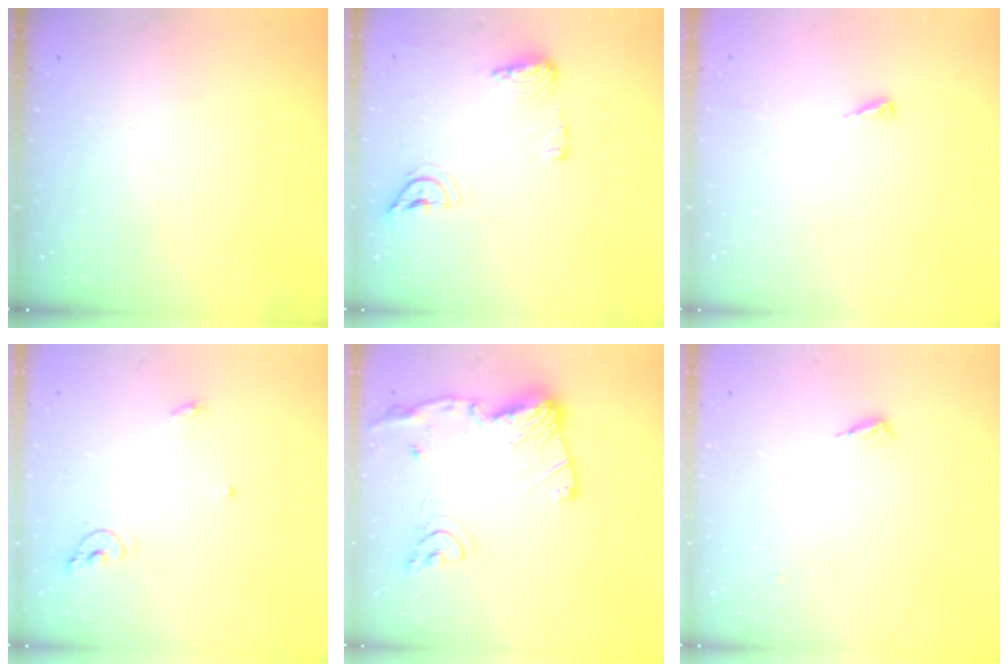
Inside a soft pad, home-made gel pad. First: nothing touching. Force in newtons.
{"total": 9.7, "press": 9.7, "slide": 0.3}
{"total": 2.8, "press": 2.8, "slide": 0.2}
{"total": 5.8, "press": 5.8, "slide": 0.4}
{"total": 16.3, "press": 16.2, "slide": 1.5}
{"total": 4.4, "press": 4.1, "slide": 1.4}